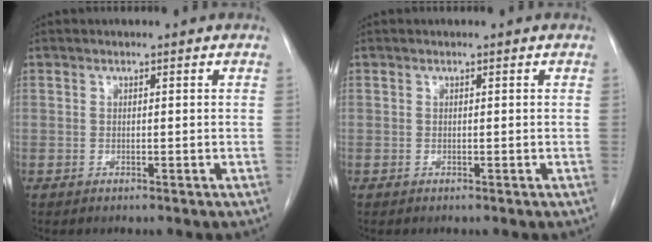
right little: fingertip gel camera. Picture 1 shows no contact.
{"total": 0.0}